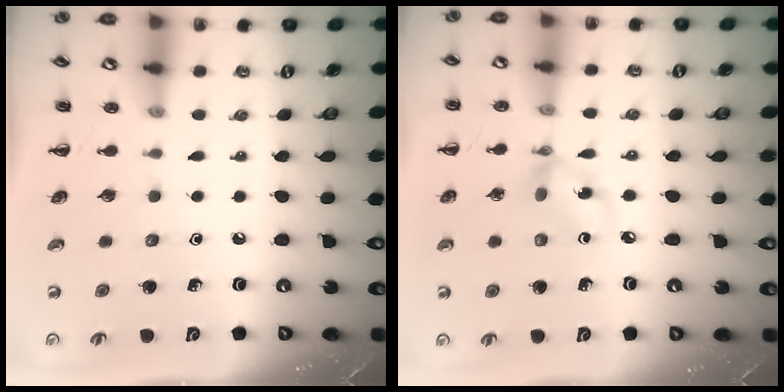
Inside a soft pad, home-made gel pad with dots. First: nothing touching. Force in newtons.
{"total": 5.6, "press": 5.6, "slide": 0.5}